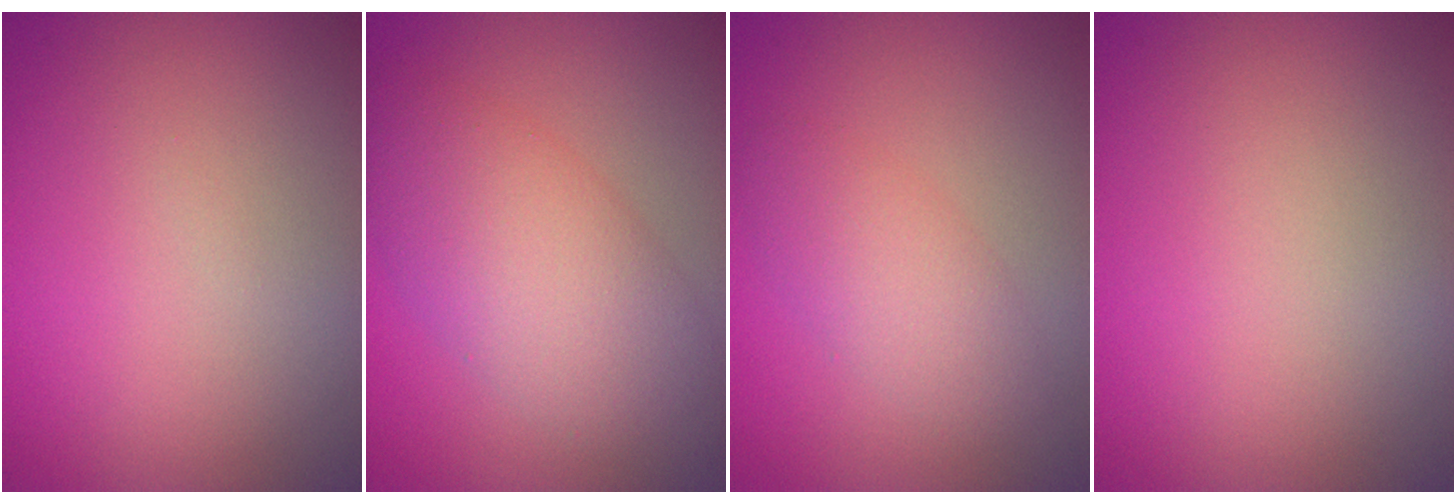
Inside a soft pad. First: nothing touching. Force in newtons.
{"total": 6.8, "press": 6.8, "slide": 0.2}
{"total": 2.9, "press": 2.9, "slide": 0.1}
{"total": 0.0}